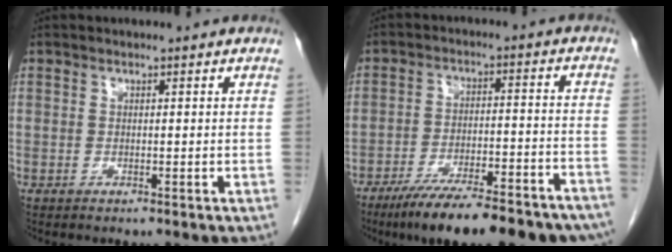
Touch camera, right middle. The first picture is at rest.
{"total": 21.9, "force": [-17.4, 4.0, 12.6], "torque": [-0.130, 0.002, -0.247]}